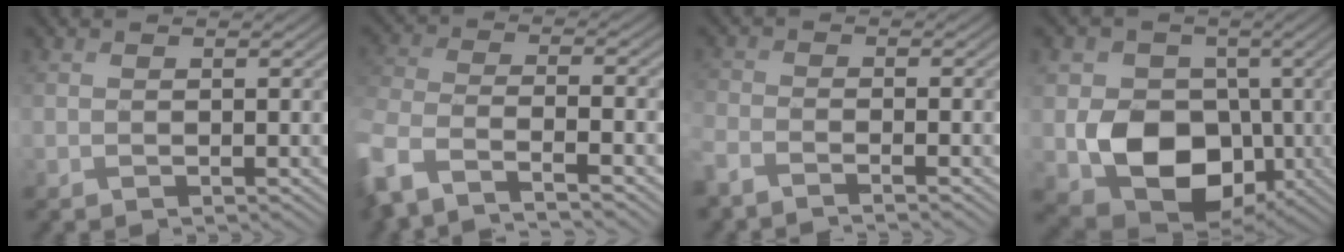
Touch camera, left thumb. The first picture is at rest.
{"total": 8.9, "force": [-6.4, 2.6, 5.6], "torque": [-0.130, -0.017, -0.127]}
{"total": 3.9, "force": [-3.3, 0.7, 1.9], "torque": [-0.048, -0.013, -0.072]}
{"total": 11.6, "force": [-1.9, 9.1, 7.0], "torque": [-0.129, -0.022, -0.042]}